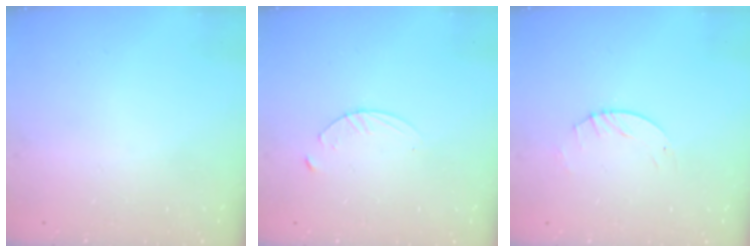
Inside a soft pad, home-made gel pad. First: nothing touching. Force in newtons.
{"total": 3.1, "press": 3.1, "slide": 0.3}
{"total": 2.8, "press": 2.8, "slide": 0.4}